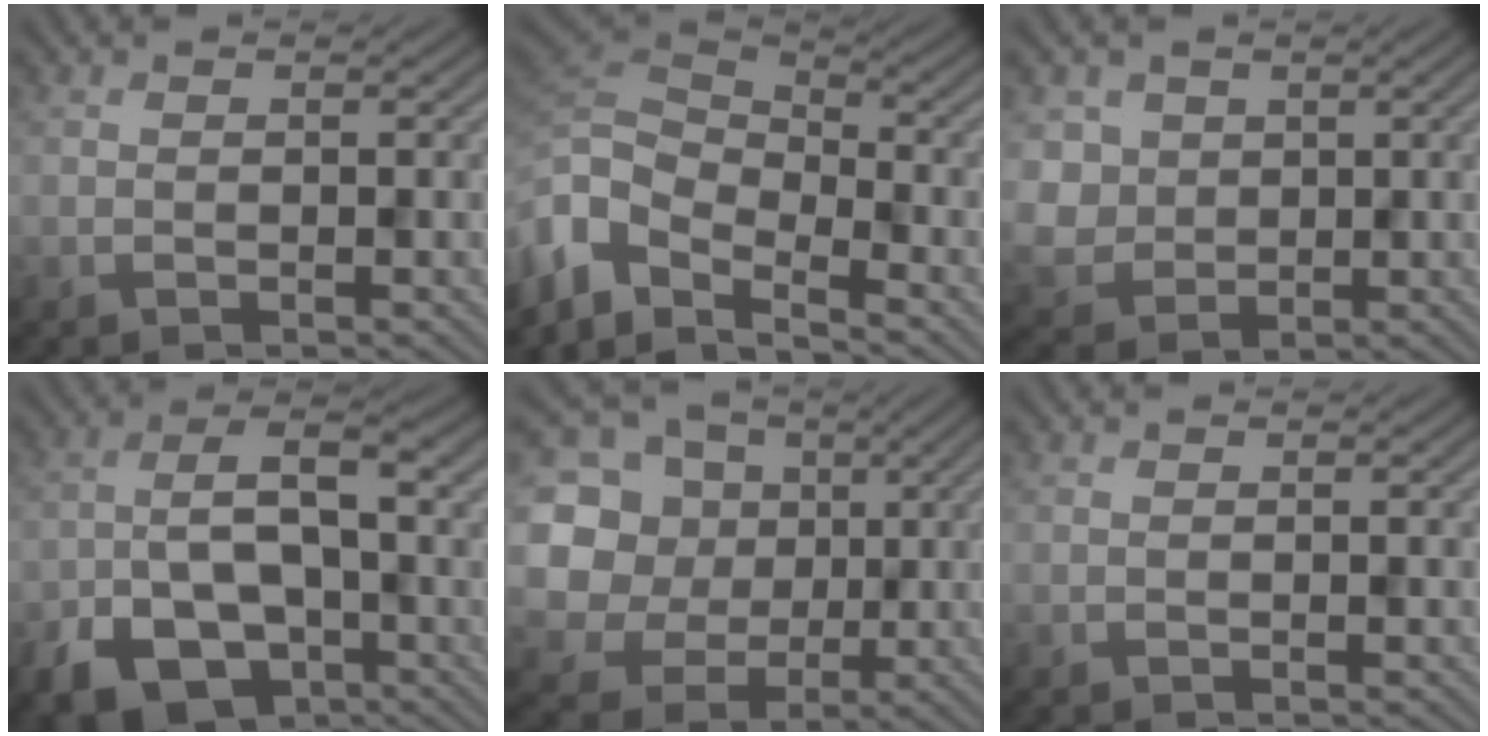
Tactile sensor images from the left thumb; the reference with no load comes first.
{"total": 8.6, "force": [-5.0, 4.3, 5.6], "torque": [-0.129, -0.007, -0.109]}
{"total": 4.8, "force": [1.5, 4.2, 1.8], "torque": [-0.064, -0.006, 0.024]}
{"total": 11.3, "force": [-4.2, 6.9, 7.9], "torque": [-0.141, -0.014, -0.071]}
{"total": 13.9, "force": [2.3, 12.7, 5.4], "torque": [-0.219, 0.033, 0.040]}
{"total": 0.0}